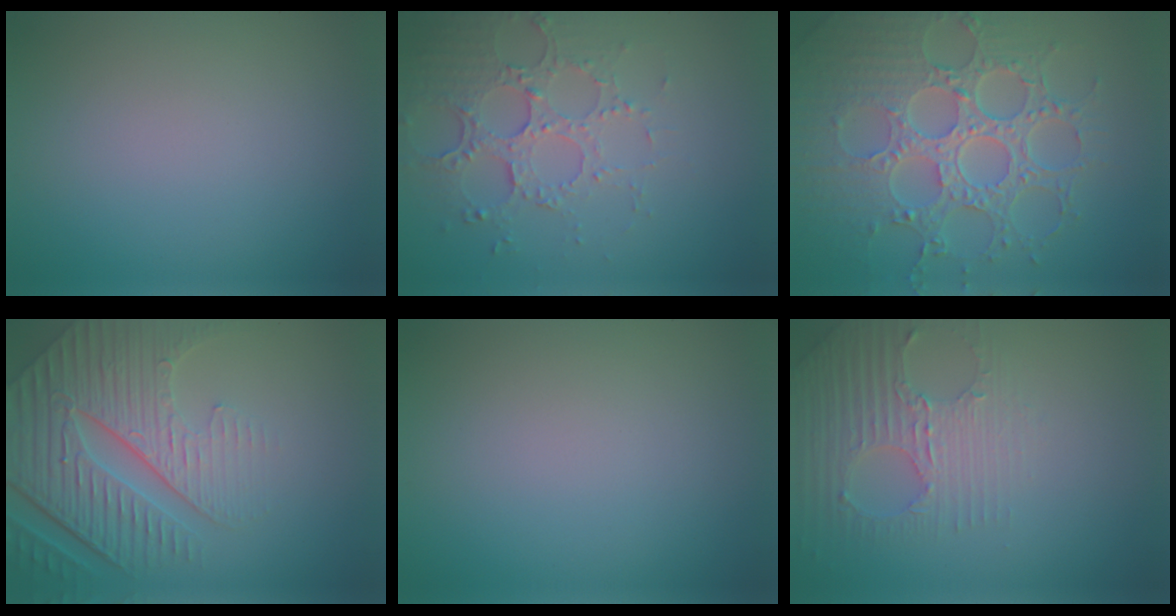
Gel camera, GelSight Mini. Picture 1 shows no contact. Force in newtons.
{"total": 5.1, "press": 3.7, "slide": 3.5}
{"total": 8.7, "press": 6.4, "slide": 5.9}
{"total": 8.4, "press": 5.9, "slide": 5.9}
{"total": 0.0}
{"total": 3.2, "press": 3.1, "slide": 0.7}